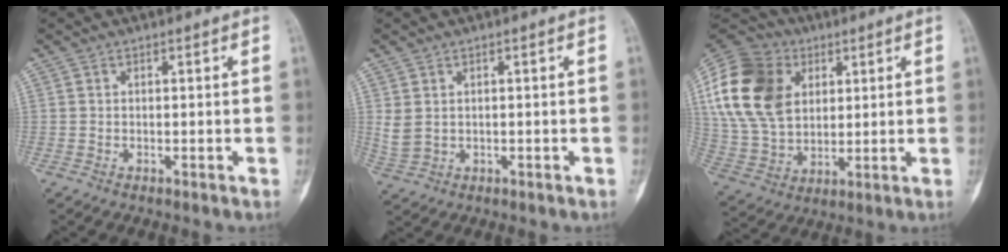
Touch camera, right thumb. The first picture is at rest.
{"total": 3.2, "force": [0.6, 2.3, 2.1], "torque": [-0.052, 0.001, 0.023]}
{"total": 21.5, "force": [6.1, 15.7, 13.3], "torque": [-0.255, 0.003, 0.114]}